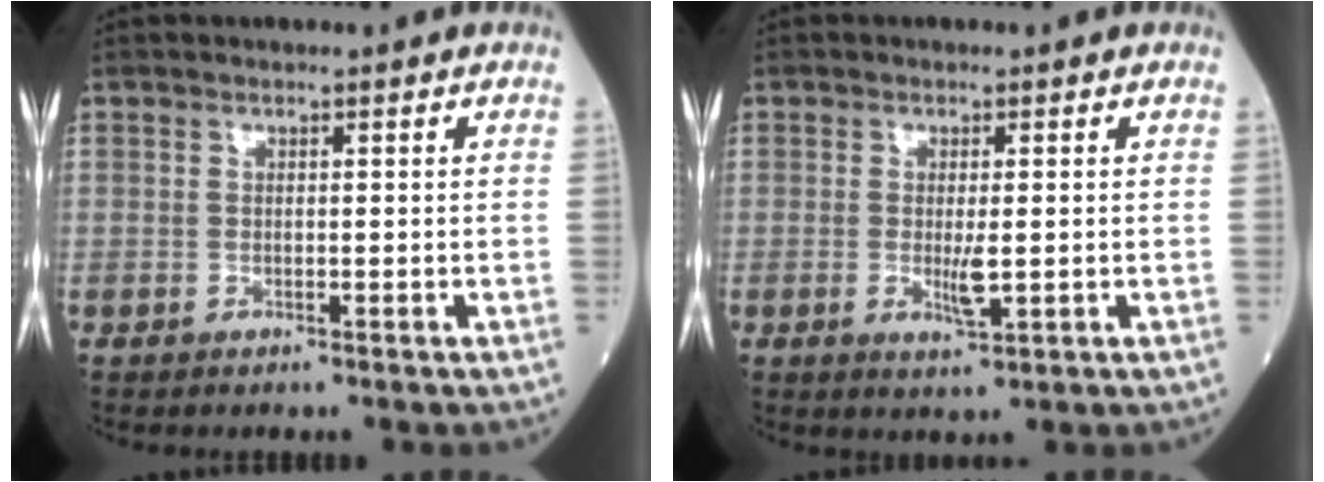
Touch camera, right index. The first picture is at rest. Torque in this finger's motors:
{"motor_torque": [0.48, -0.01, 0.24, 0.06]}